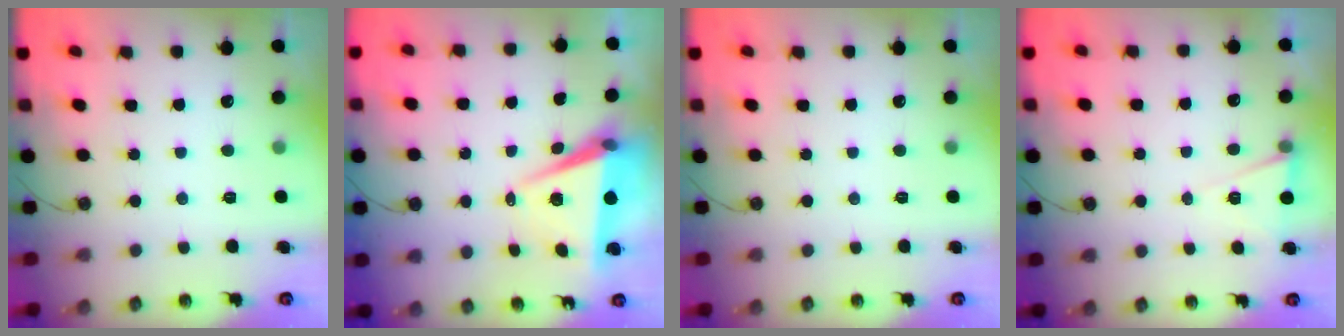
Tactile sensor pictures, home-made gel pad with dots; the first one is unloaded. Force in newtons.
{"total": 7.1, "press": 5.5, "slide": 4.5}
{"total": 0.0}
{"total": 6.1, "press": 3.9, "slide": 4.7}